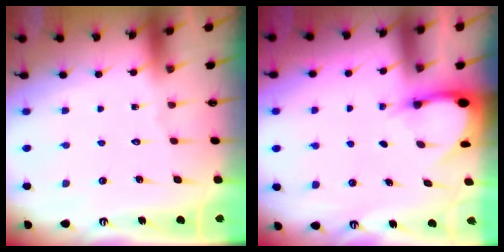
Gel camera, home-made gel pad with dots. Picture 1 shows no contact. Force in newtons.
{"total": 3.2, "press": 3.2, "slide": 0.3}